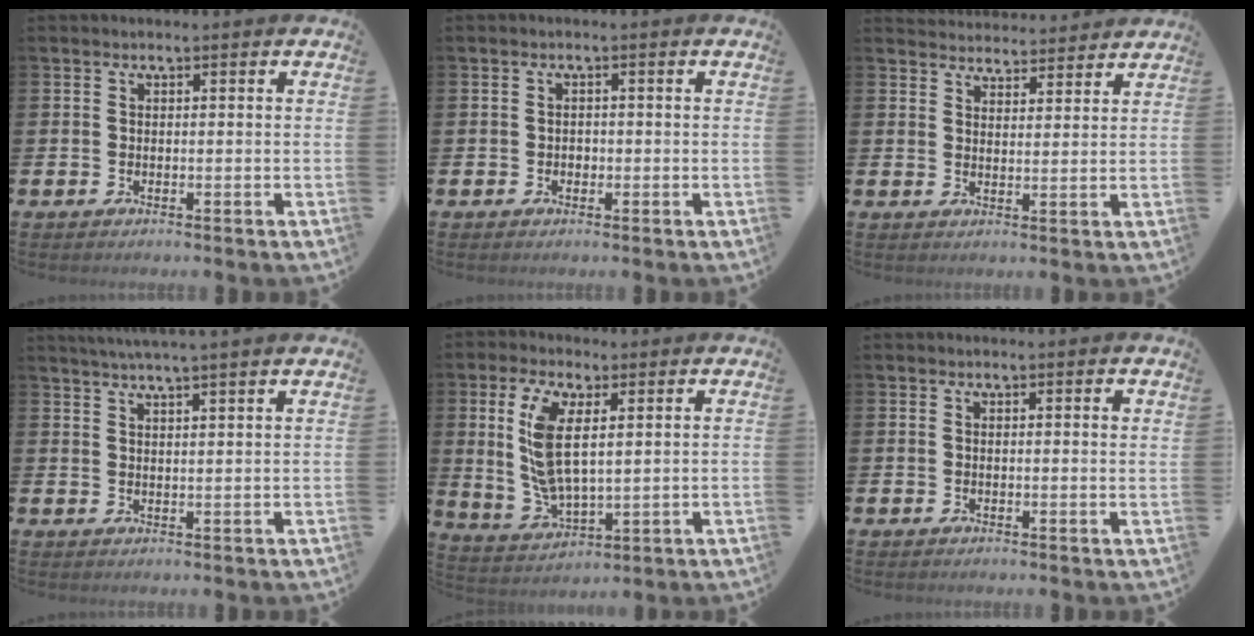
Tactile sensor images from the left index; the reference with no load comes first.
{"total": 0.9, "force": [-0.3, 0.8, 0.3], "torque": [-0.006, 0.005, -0.008]}
{"total": 3.9, "force": [3.8, 0.7, -0.4], "torque": [-0.002, -0.025, 0.068]}
{"total": 3.3, "force": [3.2, -0.9, 0.5], "torque": [-0.021, -0.008, 0.059]}
{"total": 9.3, "force": [3.0, 4.4, 7.7], "torque": [-0.168, 0.001, 0.051]}
{"total": 0.8, "force": [0.6, 0.0, 0.5], "torque": [-0.009, 0.000, 0.010]}